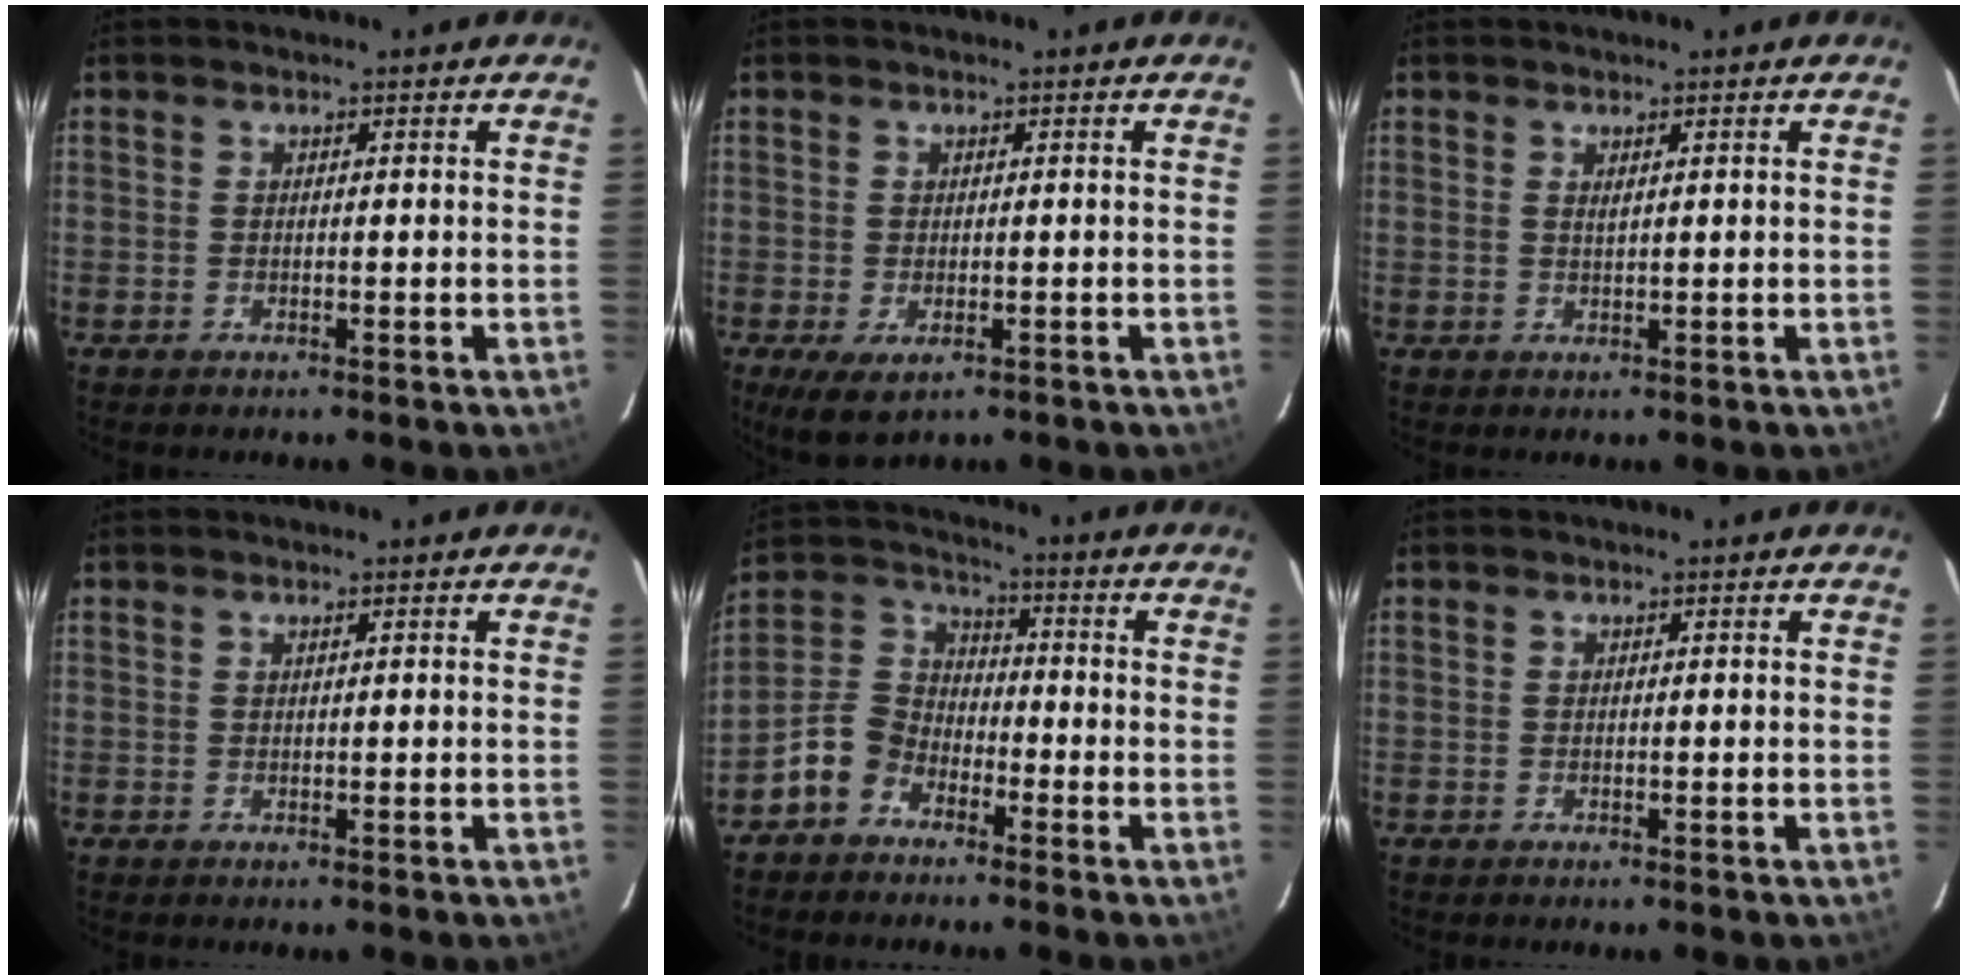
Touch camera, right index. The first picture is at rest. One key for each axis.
{"total": 4.7, "fx": -1.9, "fy": 2.7, "fz": 3.3, "tx": -0.063, "ty": -0.020, "tz": -0.025}
{"total": 1.0, "fx": 0.5, "fy": 0.3, "fz": 0.8, "tx": -0.014, "ty": 0.001, "tz": 0.009}
{"total": 0.0}
{"total": 7.8, "fx": -5.1, "fy": 5.0, "fz": 3.0, "tx": -0.070, "ty": 0.030, "tz": -0.106}
{"total": 0.0}